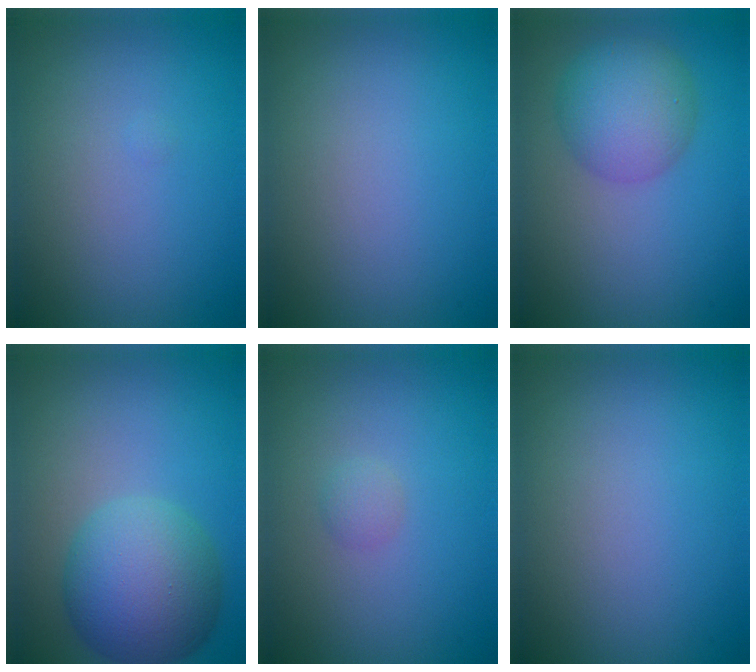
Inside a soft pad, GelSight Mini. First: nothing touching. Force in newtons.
{"total": 0.0}
{"total": 4.9, "press": 4.9, "slide": 0.1}
{"total": 8.0, "press": 8.0, "slide": 0.4}
{"total": 0.9, "press": 0.8, "slide": 0.1}
{"total": 0.0}